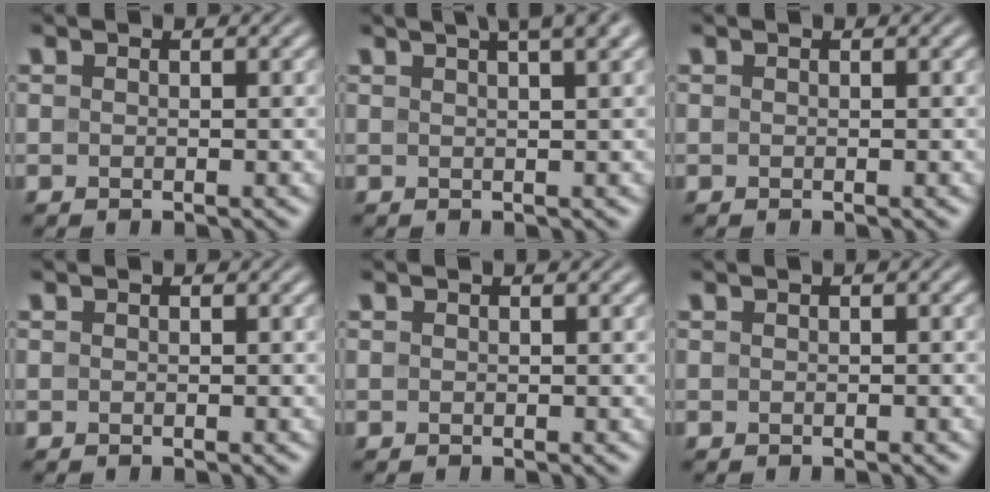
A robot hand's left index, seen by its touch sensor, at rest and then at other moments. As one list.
[{"total": 6.7, "force": [4.2, 2.3, 4.7], "torque": [-0.034, 0.043, 0.026]}, {"total": 0.0}, {"total": 0.0}, {"total": 0.0}, {"total": 0.5, "force": [0.1, 0.1, 0.5], "torque": [-0.007, 0.006, 0.003]}]